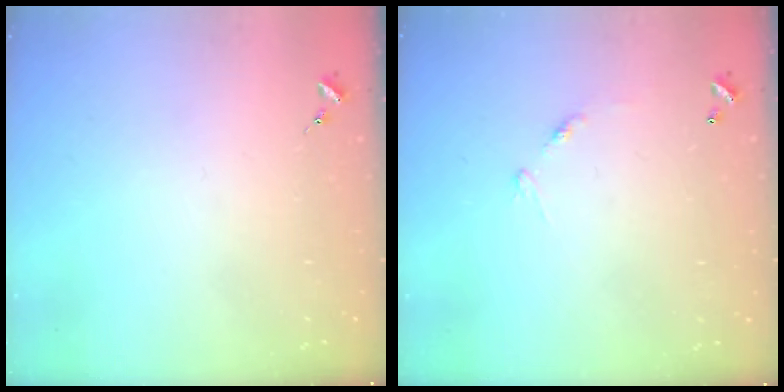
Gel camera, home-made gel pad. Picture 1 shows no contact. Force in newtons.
{"total": 7.0, "press": 7.0, "slide": 0.5}